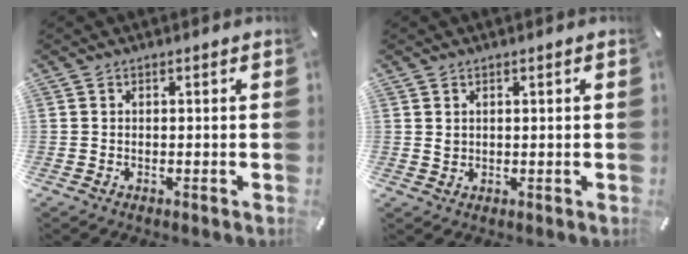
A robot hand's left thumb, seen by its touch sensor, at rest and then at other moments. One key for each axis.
{"total": 0.9, "fx": 0.5, "fy": 0.7, "fz": 0.3, "tx": -0.007, "ty": 0.002, "tz": 0.010}